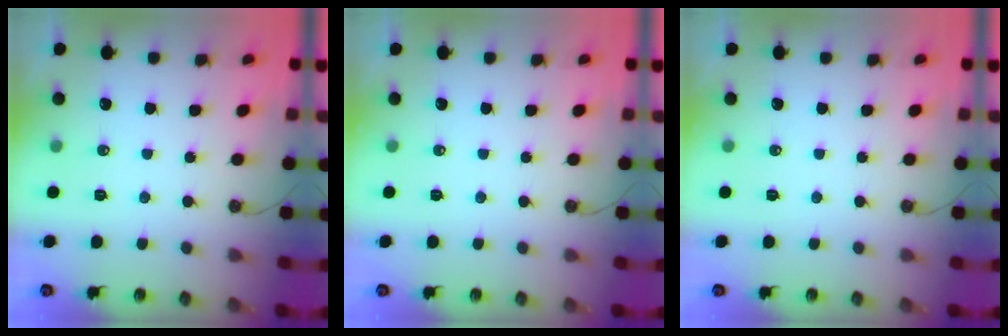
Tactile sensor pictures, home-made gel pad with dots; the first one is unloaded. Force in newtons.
{"total": 0.0}
{"total": 0.0}